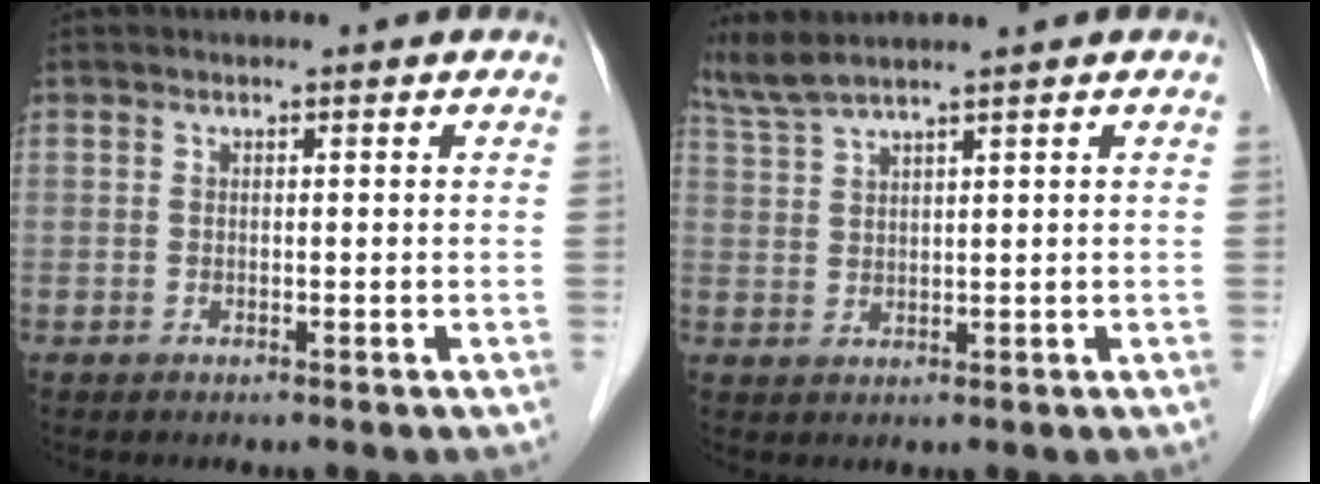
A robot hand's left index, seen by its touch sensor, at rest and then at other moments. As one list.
[{"total": 4.3, "force": [3.8, -0.9, 2.0], "torque": [-0.056, 0.012, 0.087]}]